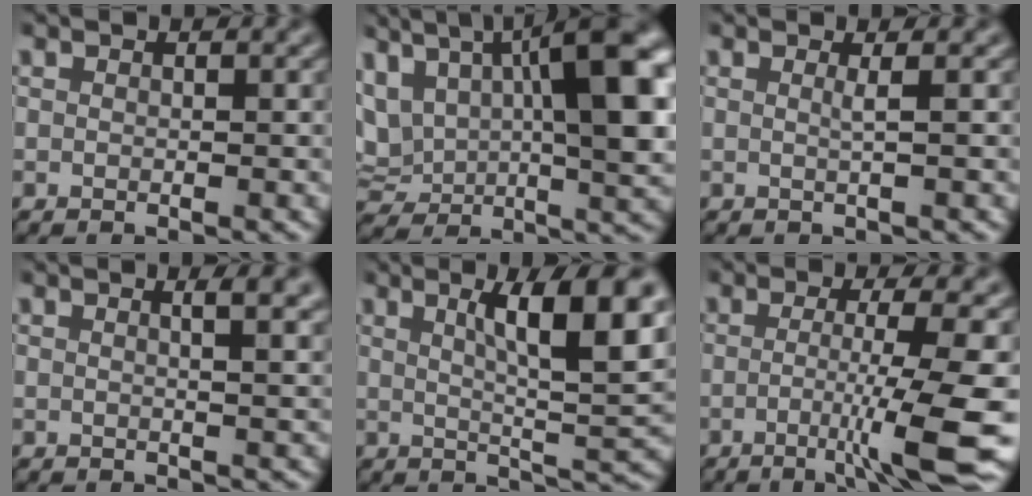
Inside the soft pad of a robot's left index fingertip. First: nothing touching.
{"total": 15.5, "force": [4.4, 7.9, 12.6], "torque": [-0.220, 0.001, 0.091]}
{"total": 0.9, "force": [0.1, 0.1, 0.9], "torque": [-0.015, 0.000, -0.002]}
{"total": 3.5, "force": [1.4, 1.4, 2.9], "torque": [-0.020, 0.010, 0.007]}
{"total": 9.0, "force": [2.9, 2.1, 8.2], "torque": [-0.109, 0.003, 0.051]}
{"total": 7.8, "force": [-2.2, 0.8, 7.4], "torque": [-0.124, -0.002, -0.039]}